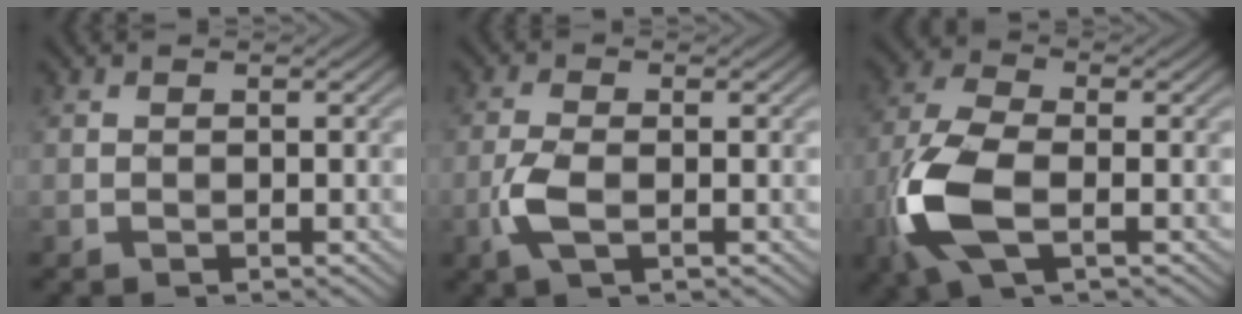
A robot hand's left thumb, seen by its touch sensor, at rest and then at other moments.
{"total": 4.0, "force": [-1.3, 1.5, 3.5], "torque": [-0.088, -0.001, -0.033]}
{"total": 10.8, "force": [-3.3, 5.1, 8.9], "torque": [-0.219, -0.009, -0.076]}